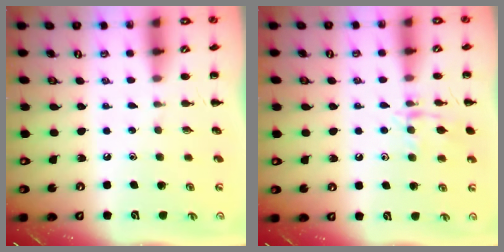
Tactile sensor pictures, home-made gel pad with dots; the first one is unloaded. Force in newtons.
{"total": 11.4, "press": 11.3, "slide": 0.9}